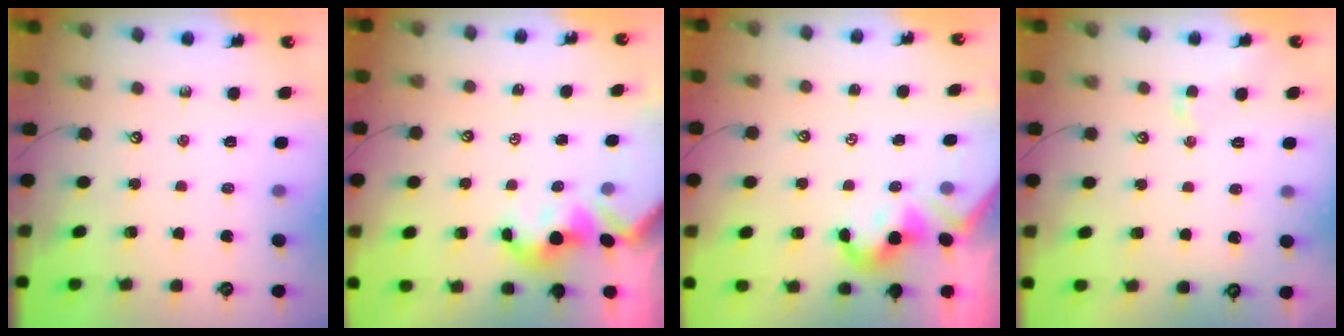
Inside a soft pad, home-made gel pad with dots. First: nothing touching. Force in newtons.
{"total": 2.3, "press": 2.3, "slide": 0.2}
{"total": 1.9, "press": 1.9, "slide": 0.5}
{"total": 0.6, "press": 0.1, "slide": 0.5}